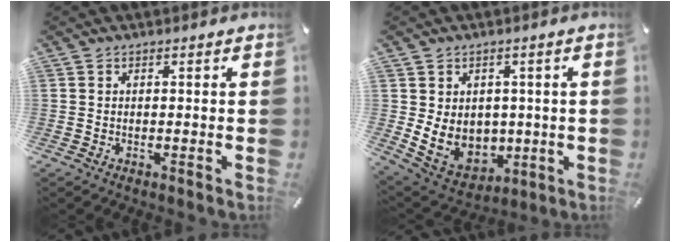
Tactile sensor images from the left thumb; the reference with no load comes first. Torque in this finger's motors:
{"motor_torque": [1.95, 1.94, 0.26, -0.08, 0.41]}